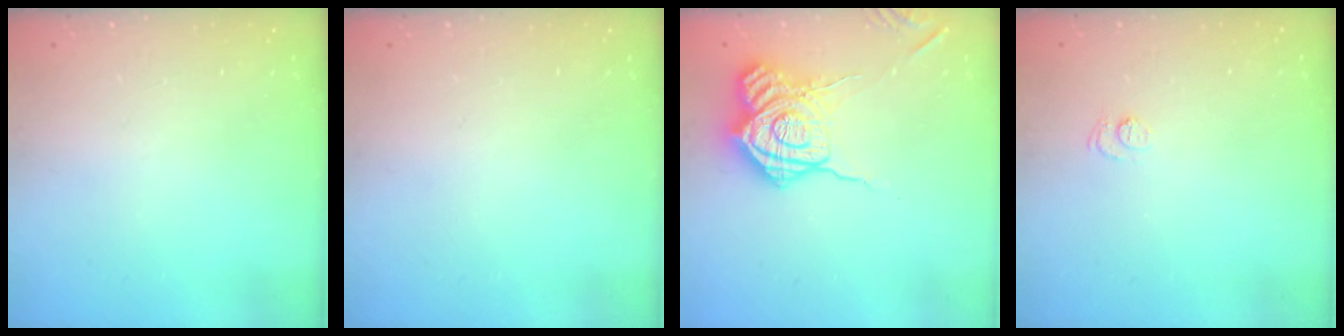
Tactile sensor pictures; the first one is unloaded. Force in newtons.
{"total": 0.0}
{"total": 19.7, "press": 19.7, "slide": 1.0}
{"total": 4.8, "press": 4.8, "slide": 0.4}